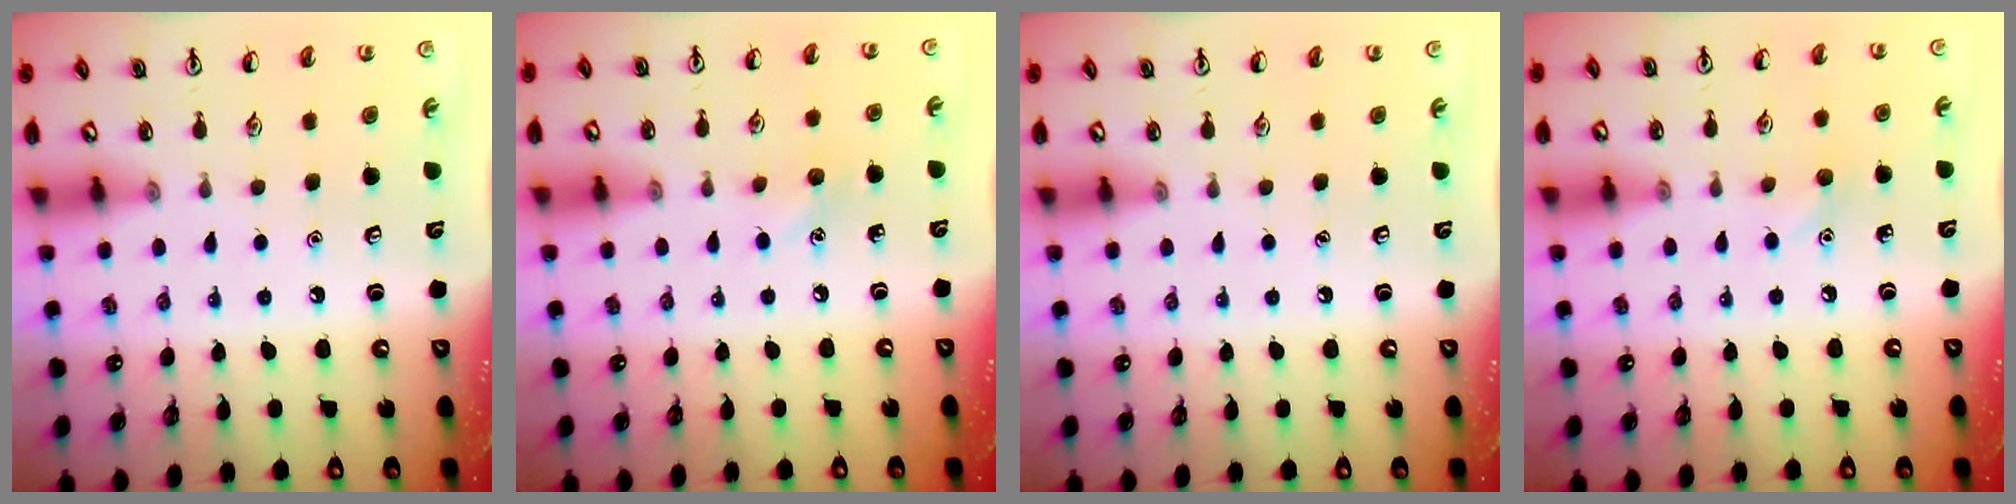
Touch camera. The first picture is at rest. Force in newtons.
{"total": 5.7, "press": 5.4, "slide": 1.8}
{"total": 0.0}
{"total": 5.2, "press": 5.0, "slide": 1.5}